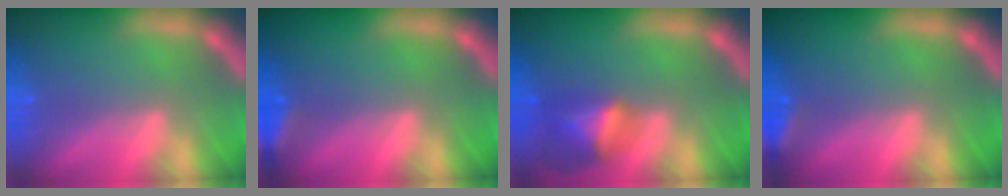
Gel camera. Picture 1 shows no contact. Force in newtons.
{"total": 2.9}
{"total": 4.0}
{"total": 2.4}